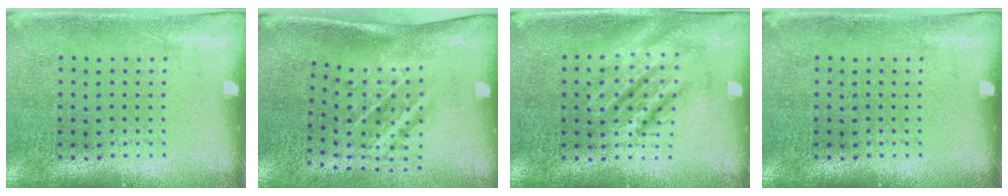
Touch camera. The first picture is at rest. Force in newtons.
{"total": 1.8, "press": 1.1, "slide": 1.4}
{"total": 2.5, "press": 2.5, "slide": 0.3}
{"total": 0.0}